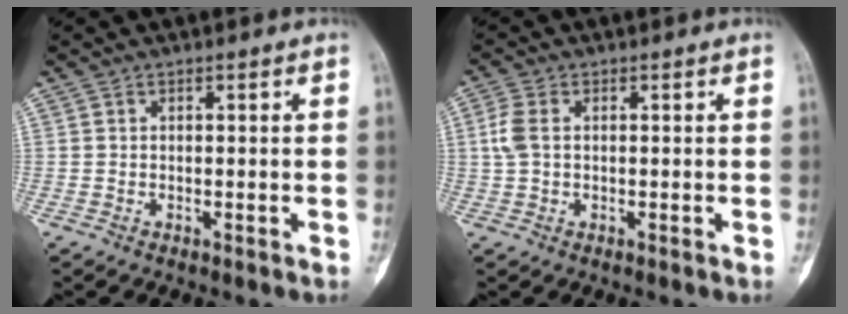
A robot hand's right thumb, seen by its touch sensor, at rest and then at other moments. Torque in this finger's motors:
{"motor_torque": [0.35, 0.56, 0.42, -0.21, 0.00]}